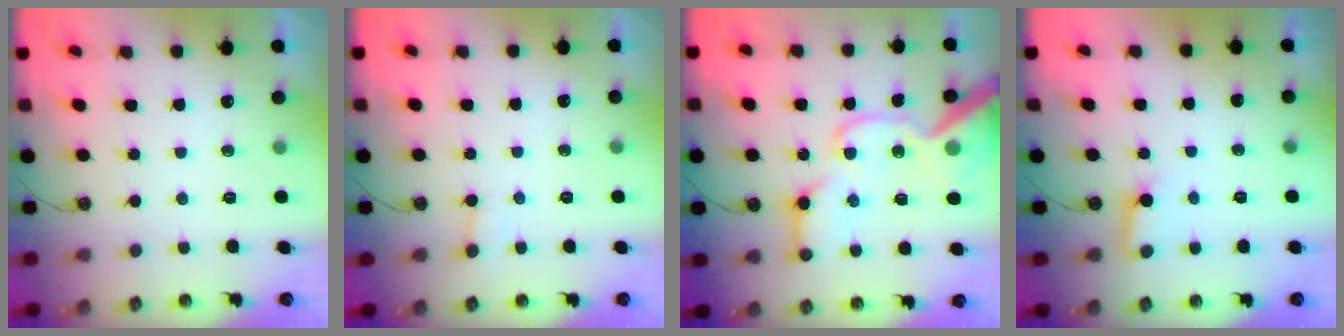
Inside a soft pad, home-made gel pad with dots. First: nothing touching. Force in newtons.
{"total": 3.8, "press": 3.8, "slide": 0.3}
{"total": 22.8, "press": 22.6, "slide": 3.0}
{"total": 3.0, "press": 3.0, "slide": 0.2}